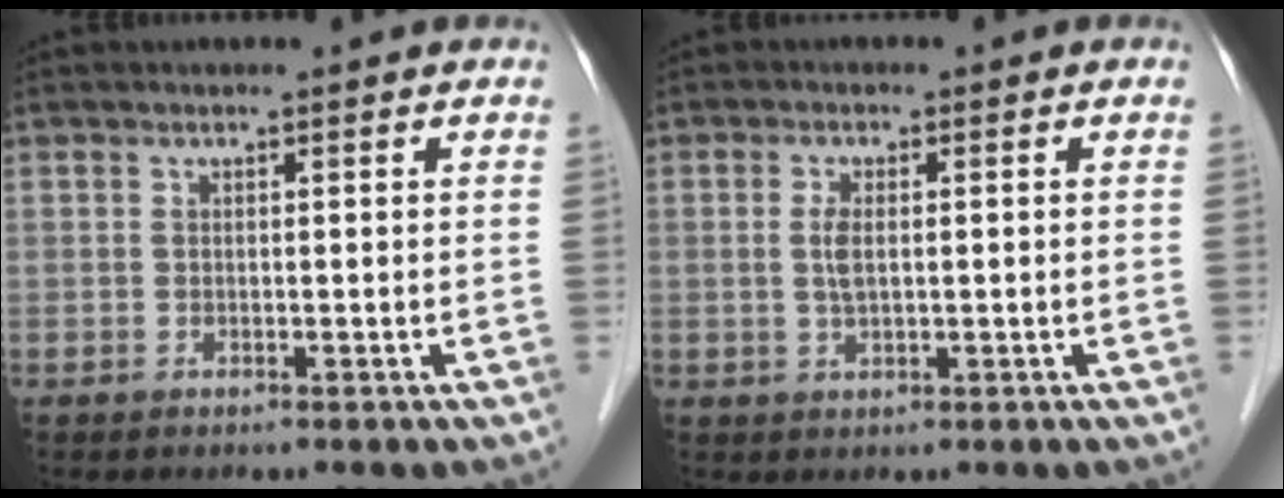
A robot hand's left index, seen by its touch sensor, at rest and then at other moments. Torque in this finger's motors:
{"motor_torque": [0.25, 0.30, 0.05, 0.02]}